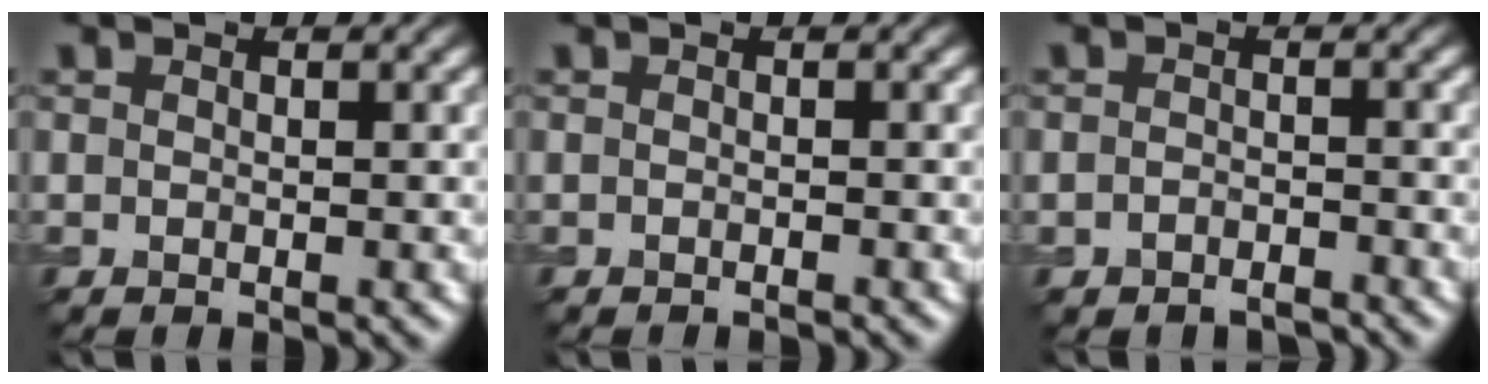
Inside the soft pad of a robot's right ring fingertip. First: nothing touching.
{"total": 0.7, "force": [-0.7, 0.0, 0.2], "torque": [-0.002, -0.002, -0.013]}
{"total": 1.8, "force": [-1.5, 0.8, 0.5], "torque": [-0.007, 0.001, -0.028]}